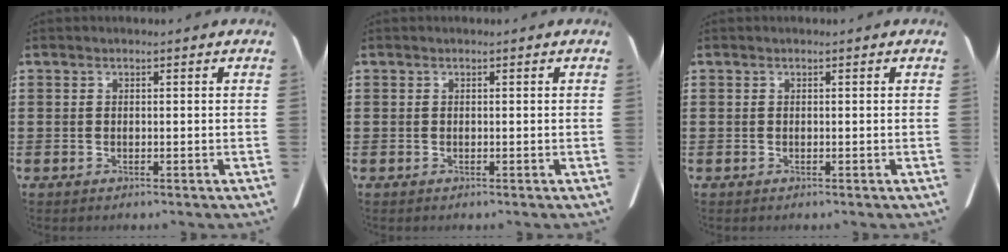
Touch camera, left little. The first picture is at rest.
{"total": 0.0}
{"total": 0.0}